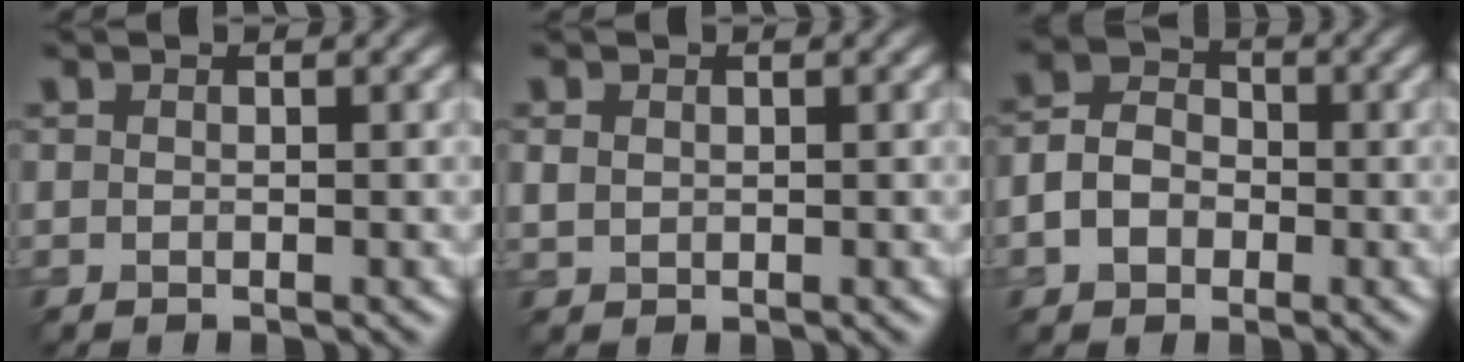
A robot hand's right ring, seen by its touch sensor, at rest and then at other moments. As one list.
[{"total": 1.1, "force": [0.3, 0.9, 0.6], "torque": [-0.014, -0.003, 0.008]}, {"total": 3.9, "force": [-1.2, 3.0, 2.1], "torque": [-0.039, -0.001, -0.029]}]